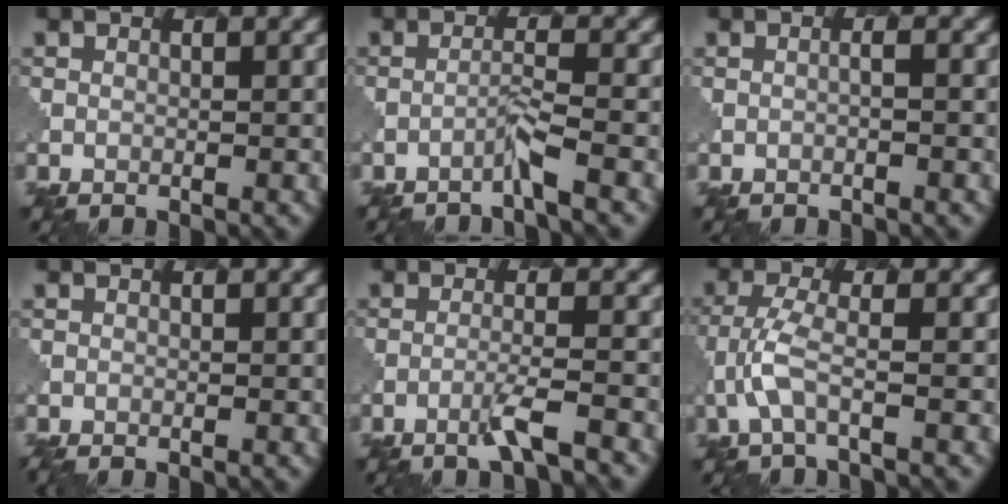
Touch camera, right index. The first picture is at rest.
{"total": 1.5, "force": [-1.0, -0.2, 1.2], "torque": [-0.013, 0.011, -0.027]}
{"total": 0.7, "force": [-0.2, 0.1, 0.6], "torque": [-0.003, 0.003, -0.009]}
{"total": 1.2, "force": [-0.9, 0.4, 0.7], "torque": [-0.001, 0.001, -0.011]}
{"total": 2.5, "force": [-1.5, 0.0, 2.0], "torque": [-0.033, 0.005, -0.037]}
{"total": 2.7, "force": [-1.0, 0.5, 2.4], "torque": [-0.058, 0.004, -0.027]}